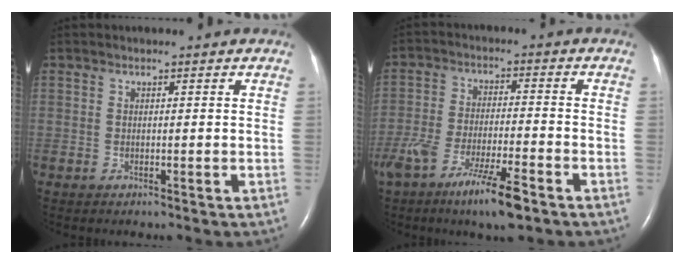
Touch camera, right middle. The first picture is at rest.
{"total": 11.1, "force": [-7.2, 1.5, 8.3], "torque": [-0.164, -0.022, -0.125]}